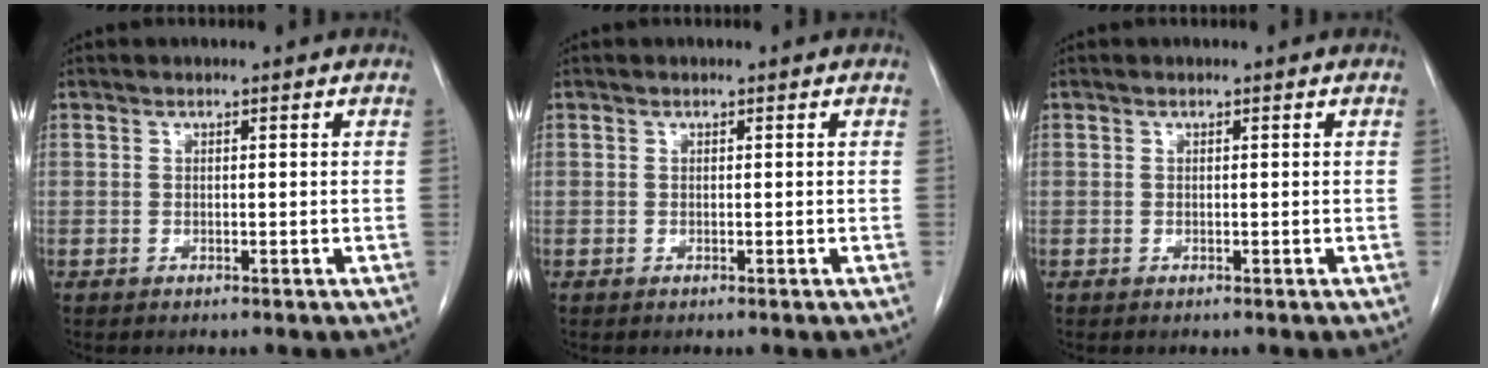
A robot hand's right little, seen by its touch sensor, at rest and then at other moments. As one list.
[{"total": 0.0}, {"total": 0.0}]